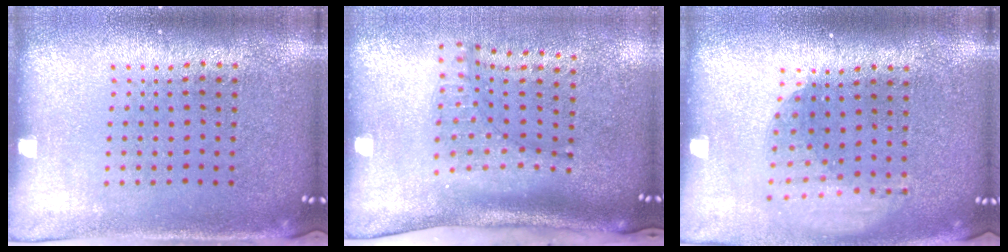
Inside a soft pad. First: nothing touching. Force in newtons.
{"total": 2.2, "press": 1.5, "slide": 1.6}
{"total": 1.8, "press": 1.4, "slide": 1.2}